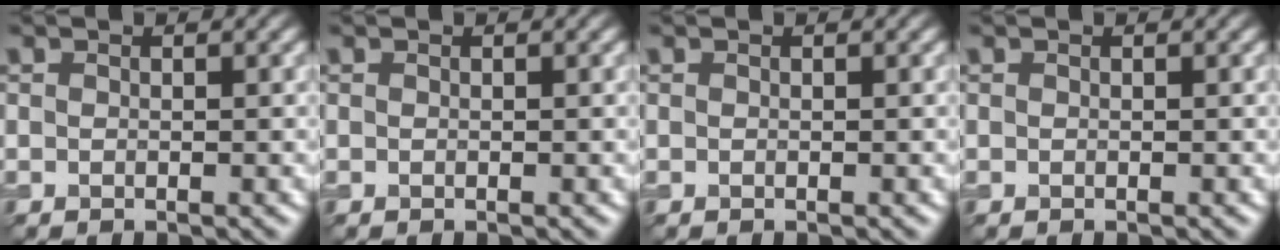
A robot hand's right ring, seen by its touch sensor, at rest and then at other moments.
{"total": 0.0}
{"total": 0.0}
{"total": 0.0}